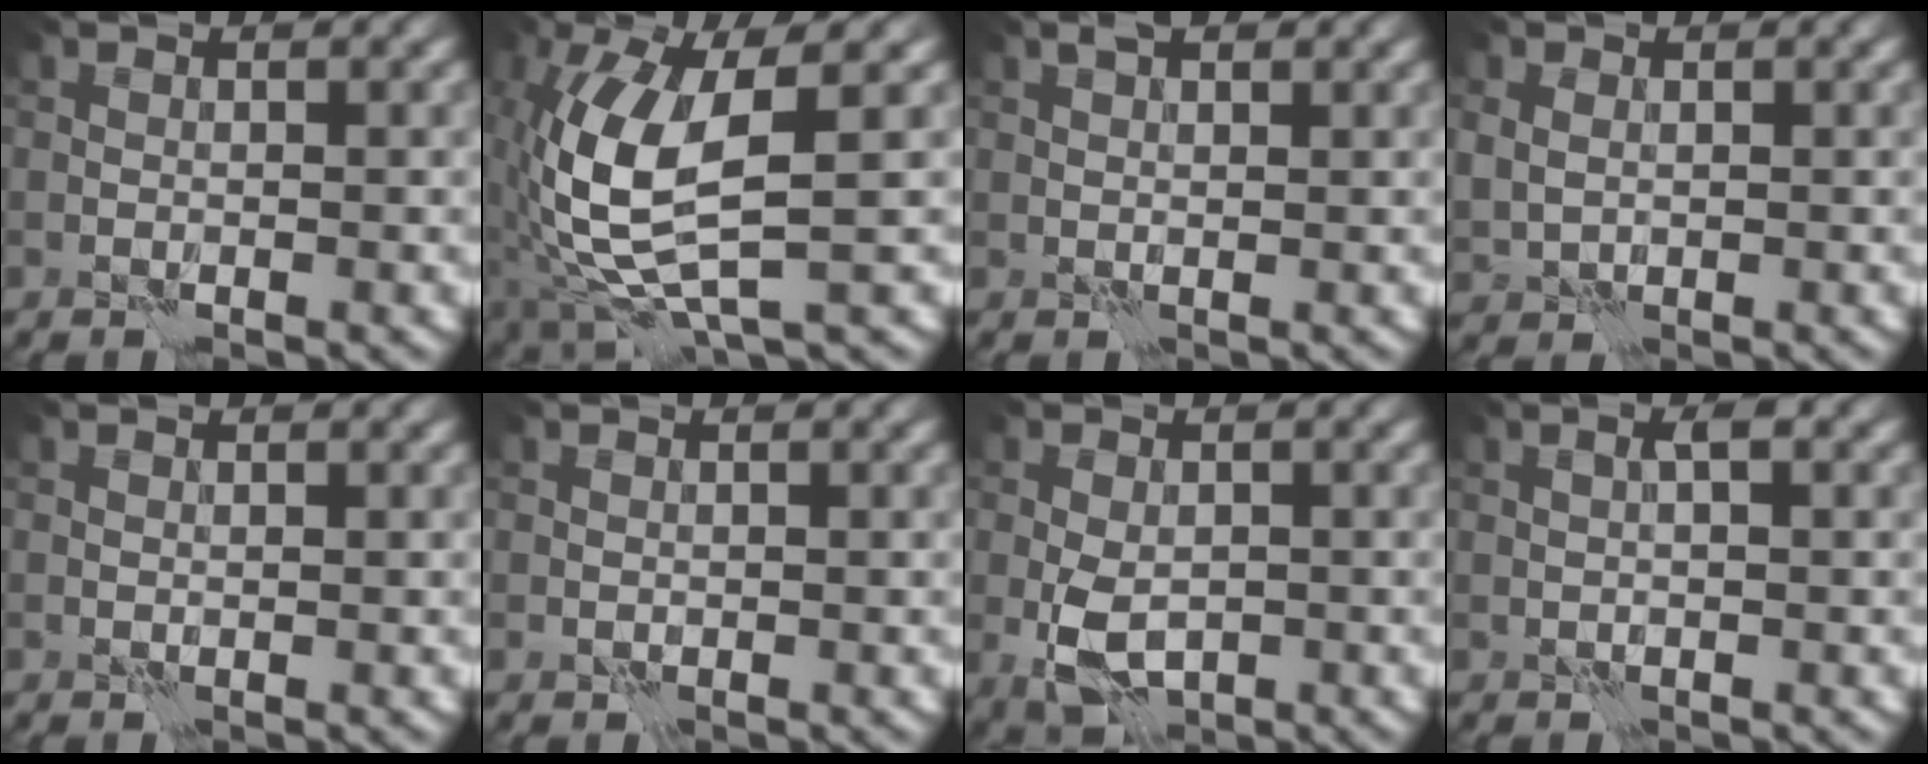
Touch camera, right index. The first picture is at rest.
{"total": 8.8, "force": [0.1, 3.2, 8.2], "torque": [-0.188, 0.002, 0.003]}
{"total": 1.3, "force": [0.9, 0.5, 0.8], "torque": [-0.016, 0.006, 0.015]}
{"total": 1.9, "force": [0.4, 1.6, 0.9], "torque": [-0.026, 0.002, 0.014]}
{"total": 0.0}
{"total": 0.0}
{"total": 4.4, "force": [-1.0, 2.7, 3.3], "torque": [-0.065, -0.010, -0.018]}
{"total": 1.3, "force": [0.3, 0.2, 1.2], "torque": [-0.022, 0.007, 0.005]}